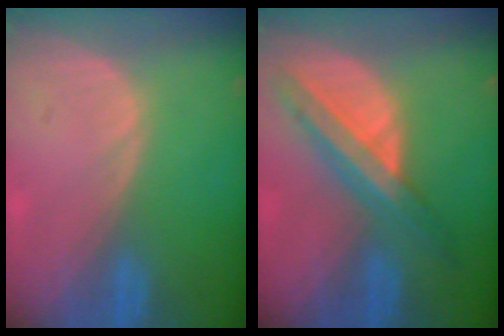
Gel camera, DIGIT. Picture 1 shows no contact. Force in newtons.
{"total": 8.3, "press": 7.1, "slide": 4.4}